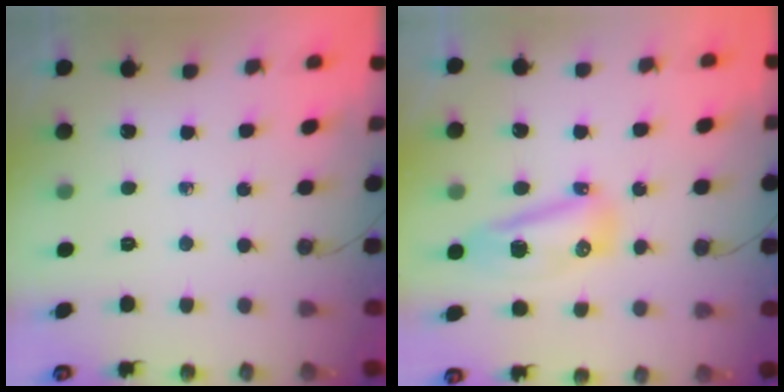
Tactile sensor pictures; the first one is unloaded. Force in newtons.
{"total": 19.4, "press": 12.1, "slide": 15.2}